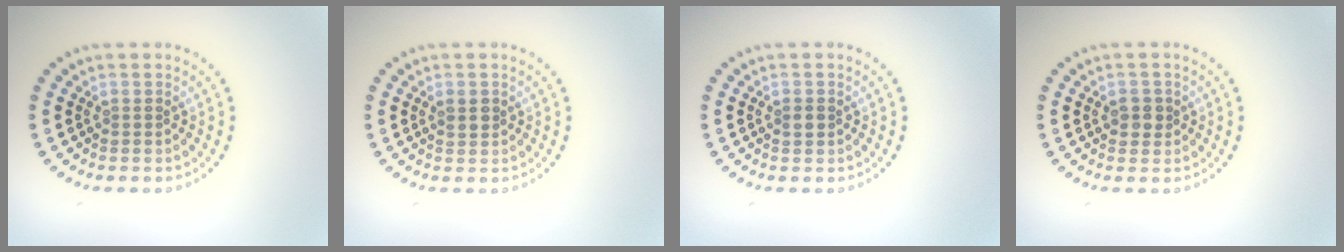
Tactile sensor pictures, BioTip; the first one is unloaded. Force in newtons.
{"total": 1.2, "press": 1.2, "slide": 0.2}
{"total": 1.2, "press": 1.2, "slide": 0.1}
{"total": 1.7, "press": 1.7, "slide": 0.3}